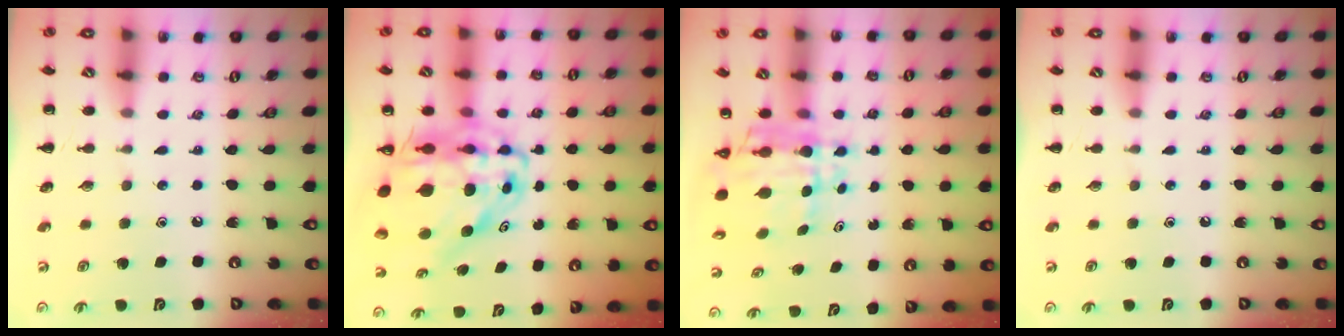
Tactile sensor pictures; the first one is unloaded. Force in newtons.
{"total": 15.5, "press": 14.8, "slide": 4.6}
{"total": 7.1, "press": 6.5, "slide": 2.9}
{"total": 0.0}